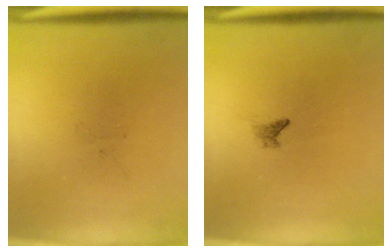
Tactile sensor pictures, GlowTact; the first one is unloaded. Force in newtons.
{"total": 0.8}